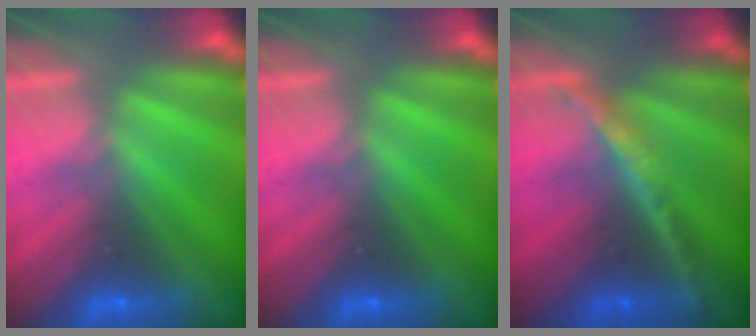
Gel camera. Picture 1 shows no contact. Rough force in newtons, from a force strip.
{"total": 0.0}
{"total": 2.4}